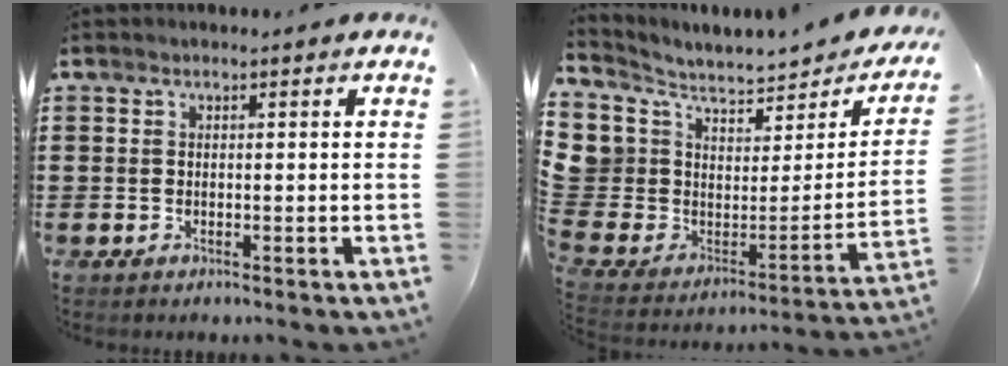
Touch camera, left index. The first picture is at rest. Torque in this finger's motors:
{"motor_torque": [1.09, -1.04, 0.65, 0.10]}